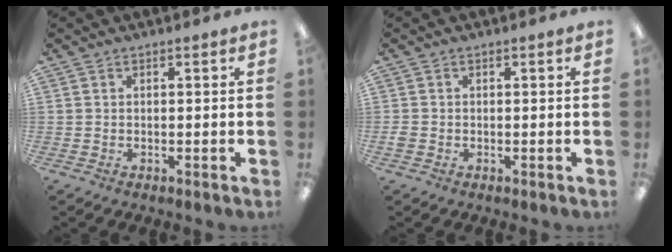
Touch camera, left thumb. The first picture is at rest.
{"total": 1.2, "force": [-0.4, 1.0, 0.6], "torque": [-0.010, 0.003, -0.007]}